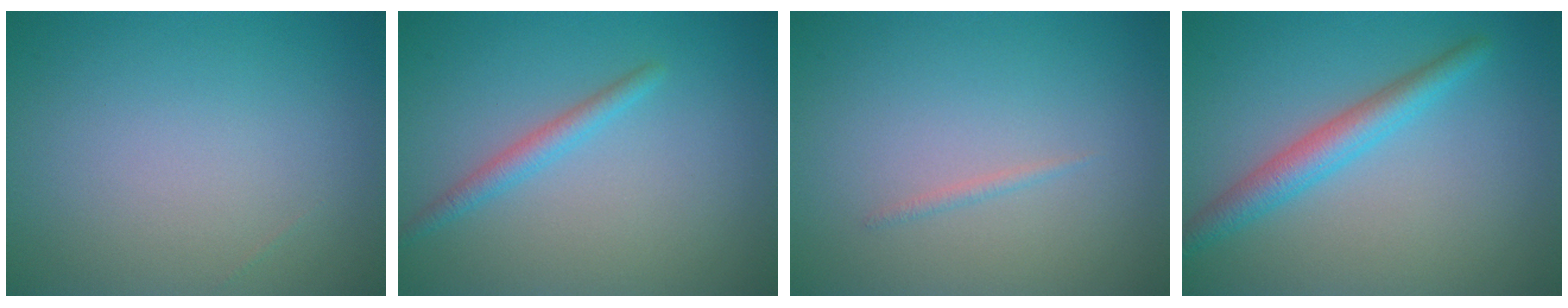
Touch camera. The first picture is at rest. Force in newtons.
{"total": 1.8, "press": 1.8, "slide": 0.1}
{"total": 0.5, "press": 0.5, "slide": 0.0}
{"total": 3.3, "press": 3.3, "slide": 0.2}